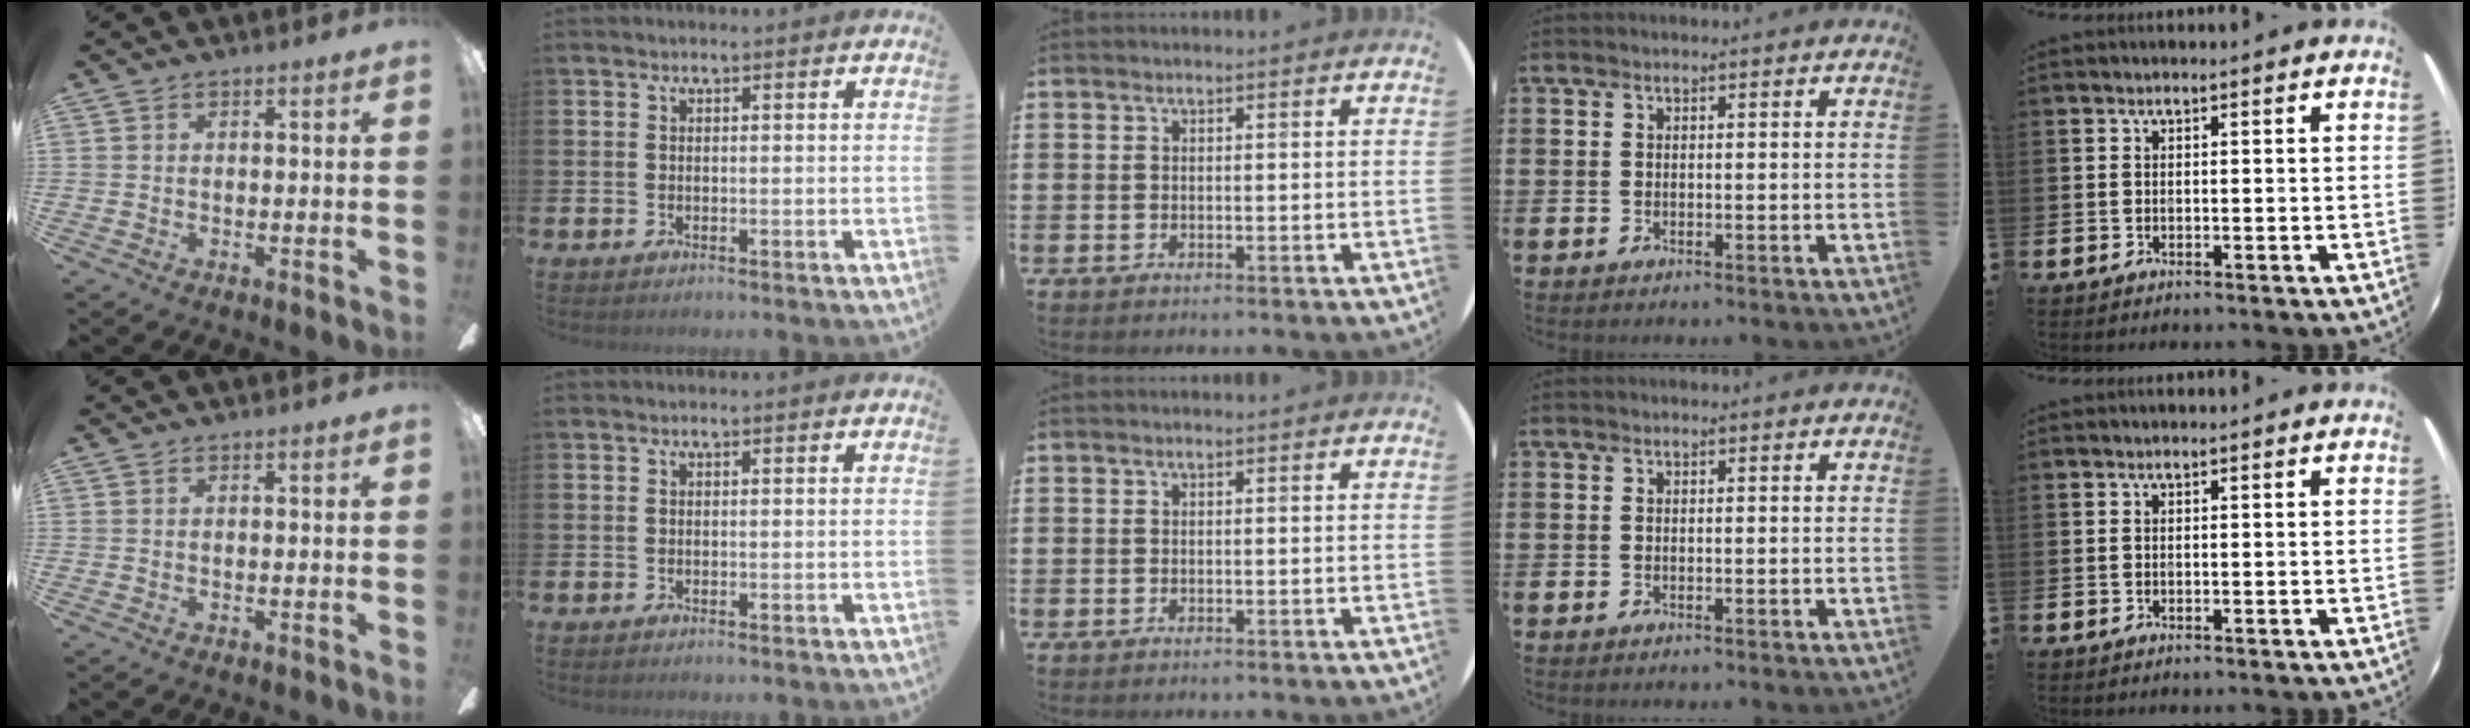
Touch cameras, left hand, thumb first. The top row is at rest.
{}